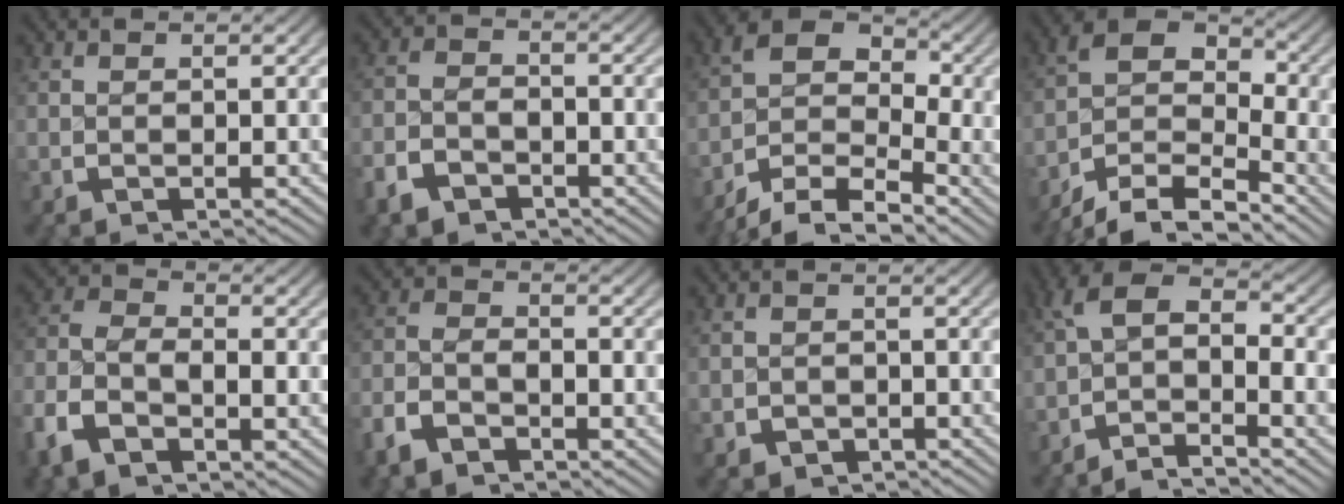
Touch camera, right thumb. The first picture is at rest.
{"total": 3.9, "force": [-2.7, 2.5, 1.5], "torque": [-0.027, -0.010, -0.045]}
{"total": 9.9, "force": [-2.8, 6.7, 6.7], "torque": [-0.108, -0.014, -0.059]}
{"total": 10.4, "force": [-3.8, 6.8, 6.9], "torque": [-0.120, -0.023, -0.067]}
{"total": 7.0, "force": [-1.6, 5.0, 4.7], "torque": [-0.114, -0.020, -0.025]}
{"total": 3.8, "force": [-2.1, 2.5, 2.0], "torque": [-0.048, -0.006, -0.039]}
{"total": 2.2, "force": [-1.3, 1.7, 0.6], "torque": [-0.009, -0.015, -0.013]}
{"total": 5.7, "force": [-0.8, 3.5, 4.4], "torque": [-0.072, -0.008, -0.023]}